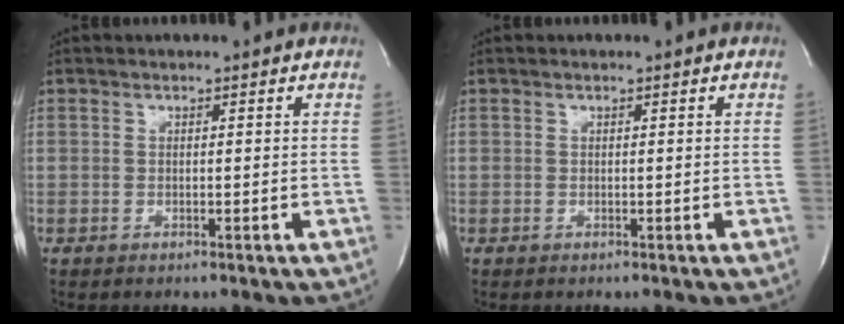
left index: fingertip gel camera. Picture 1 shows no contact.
{"total": 0.0}